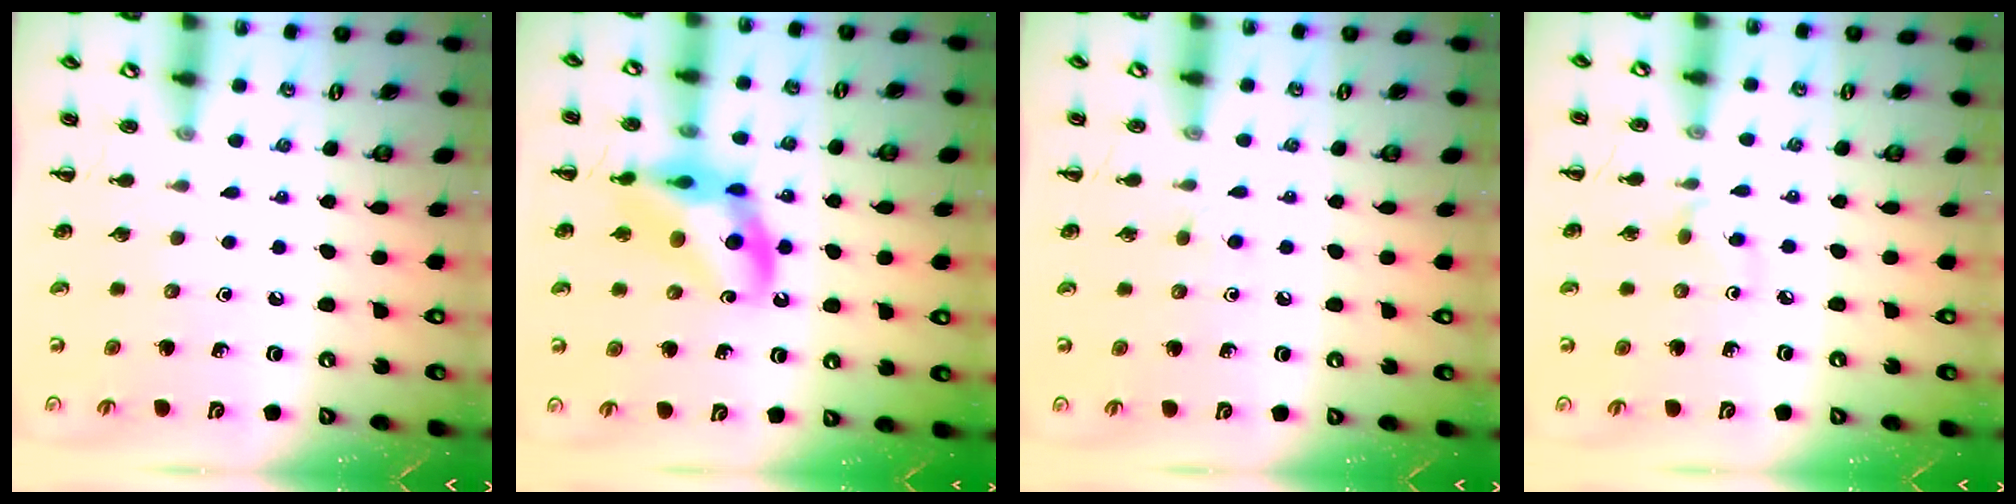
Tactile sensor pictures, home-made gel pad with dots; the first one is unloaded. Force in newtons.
{"total": 12.9, "press": 12.4, "slide": 3.4}
{"total": 2.4, "press": 2.3, "slide": 0.9}
{"total": 2.7, "press": 2.5, "slide": 1.0}